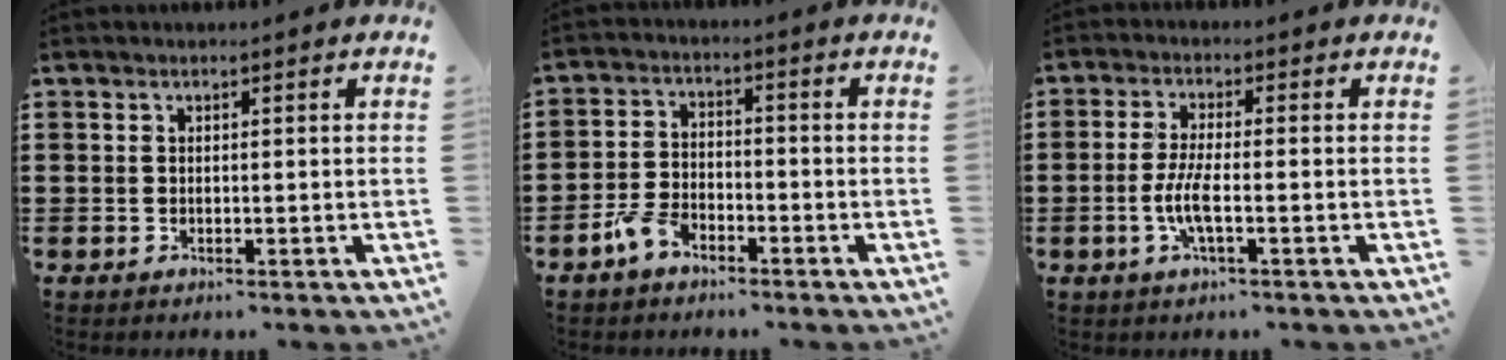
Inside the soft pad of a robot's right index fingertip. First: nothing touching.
{"total": 4.4, "force": [-3.2, 2.1, 2.1], "torque": [-0.056, 0.006, -0.067]}
{"total": 4.8, "force": [-1.4, 0.9, 4.5], "torque": [-0.097, -0.003, -0.033]}